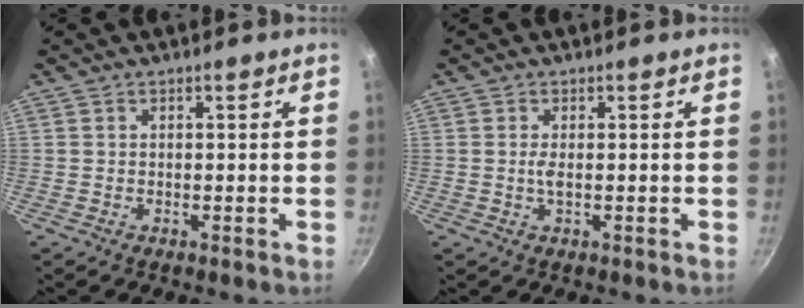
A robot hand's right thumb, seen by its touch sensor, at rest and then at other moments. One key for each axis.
{"total": 1.6, "fx": 0.0, "fy": 0.4, "fz": 1.6, "tx": -0.035, "ty": -0.002, "tz": -0.001}